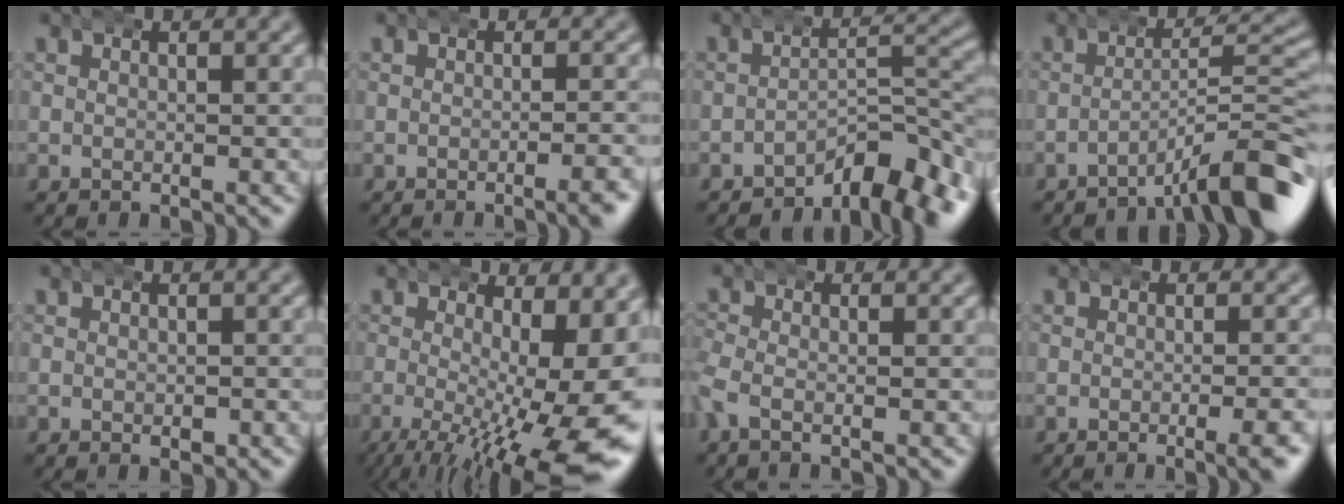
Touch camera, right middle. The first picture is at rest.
{"total": 1.7, "force": [-1.0, -0.3, 1.3], "torque": [-0.020, 0.006, -0.021]}
{"total": 6.0, "force": [-3.9, 2.0, 4.2], "torque": [-0.048, 0.000, -0.058]}
{"total": 6.8, "force": [-4.5, 0.8, 5.1], "torque": [-0.067, 0.008, -0.068]}
{"total": 0.8, "force": [-0.4, 0.5, 0.4], "torque": [-0.009, -0.008, -0.003]}
{"total": 10.8, "force": [-2.8, 4.3, 9.5], "torque": [-0.138, -0.048, -0.020]}
{"total": 2.1, "force": [-1.1, 1.1, 1.4], "torque": [-0.053, -0.014, -0.016]}
{"total": 2.3, "force": [-1.1, -0.2, 2.0], "torque": [-0.026, 0.004, -0.020]}